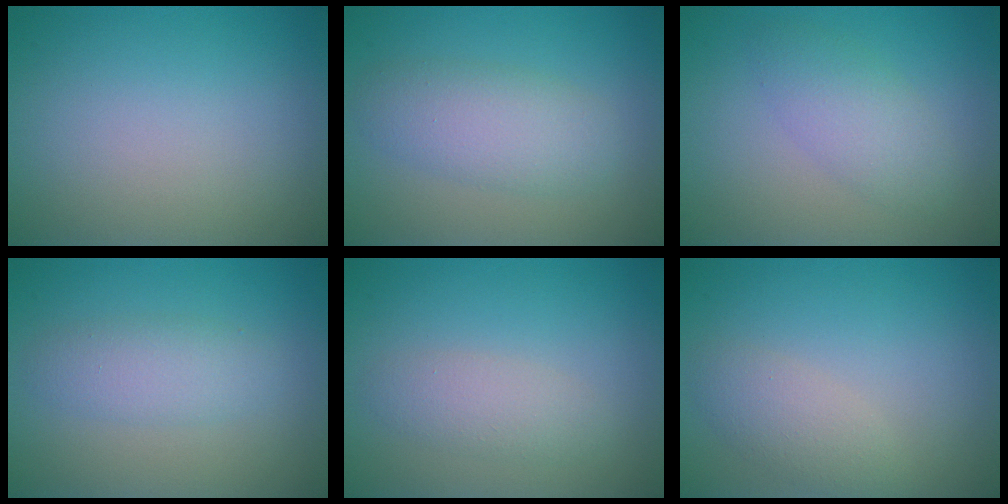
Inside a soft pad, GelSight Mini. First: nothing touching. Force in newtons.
{"total": 4.0, "press": 4.0, "slide": 0.0}
{"total": 3.0, "press": 3.0, "slide": 0.0}
{"total": 2.7, "press": 2.7, "slide": 0.1}
{"total": 2.2, "press": 2.2, "slide": 0.1}
{"total": 2.5, "press": 2.5, "slide": 0.1}